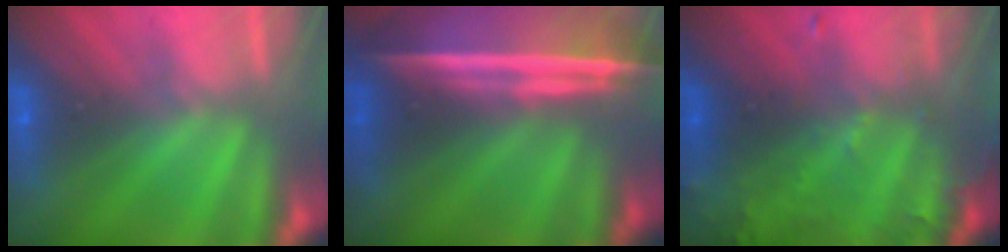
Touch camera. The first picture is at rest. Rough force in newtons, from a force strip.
{"total": 8.6}
{"total": 6.8}